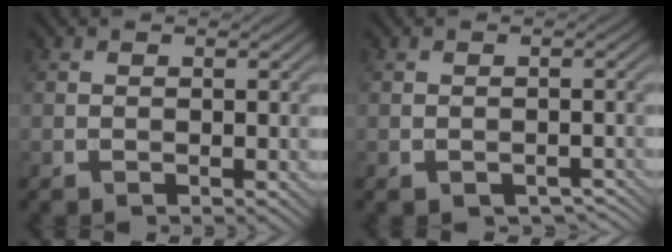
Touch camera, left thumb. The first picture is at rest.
{"total": 2.1, "force": [-1.4, 1.1, 1.2], "torque": [-0.020, -0.005, -0.011]}